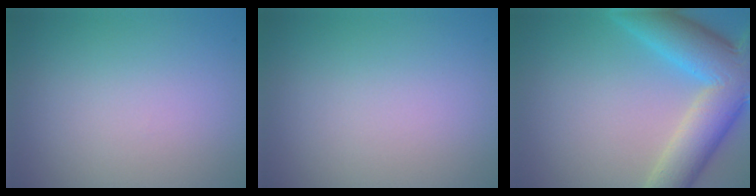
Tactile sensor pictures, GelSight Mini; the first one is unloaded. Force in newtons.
{"total": 0.0}
{"total": 10.4, "press": 10.4, "slide": 0.5}